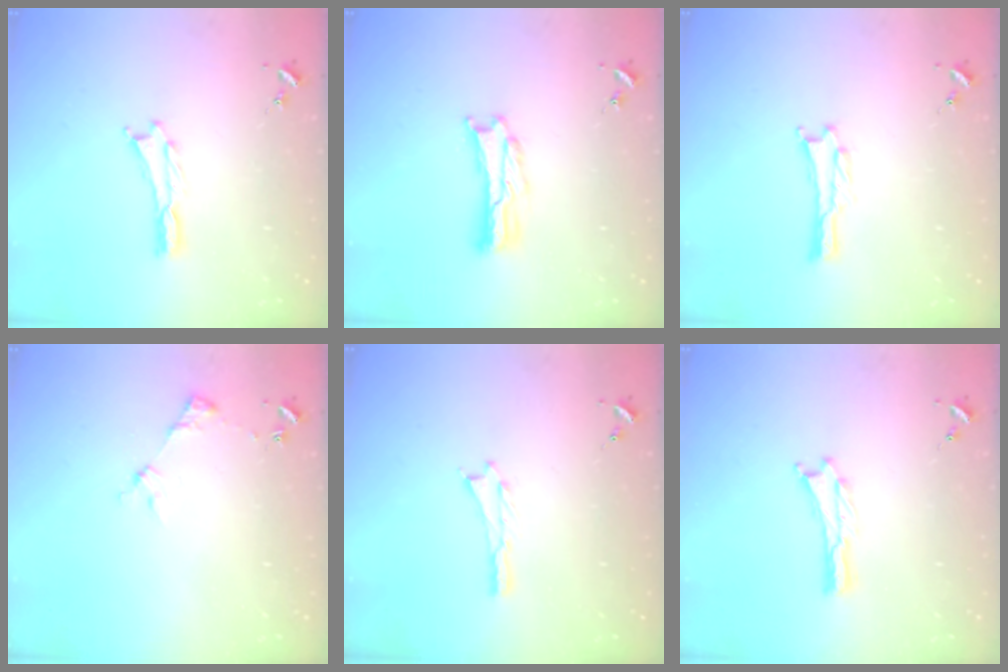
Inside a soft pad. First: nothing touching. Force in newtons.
{"total": 2.8, "press": 2.7, "slide": 0.4}
{"total": 0.6, "press": 0.6, "slide": 0.1}
{"total": 2.9, "press": 2.9, "slide": 0.4}
{"total": 0.0}
{"total": 0.0}